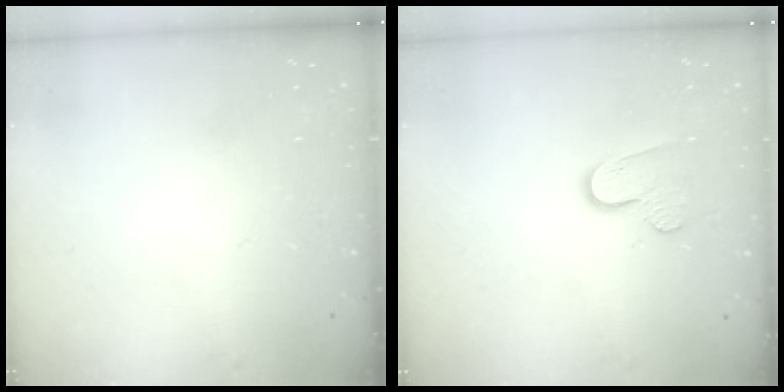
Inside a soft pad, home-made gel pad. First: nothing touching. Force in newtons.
{"total": 7.8, "press": 7.7, "slide": 0.6}